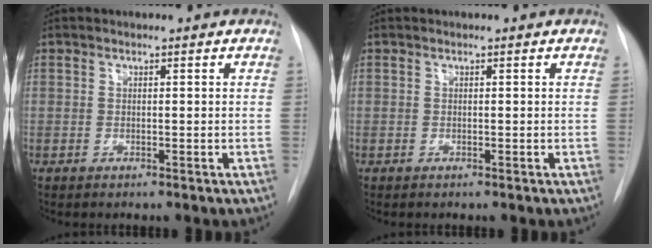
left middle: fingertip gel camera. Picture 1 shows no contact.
{"total": 0.0}